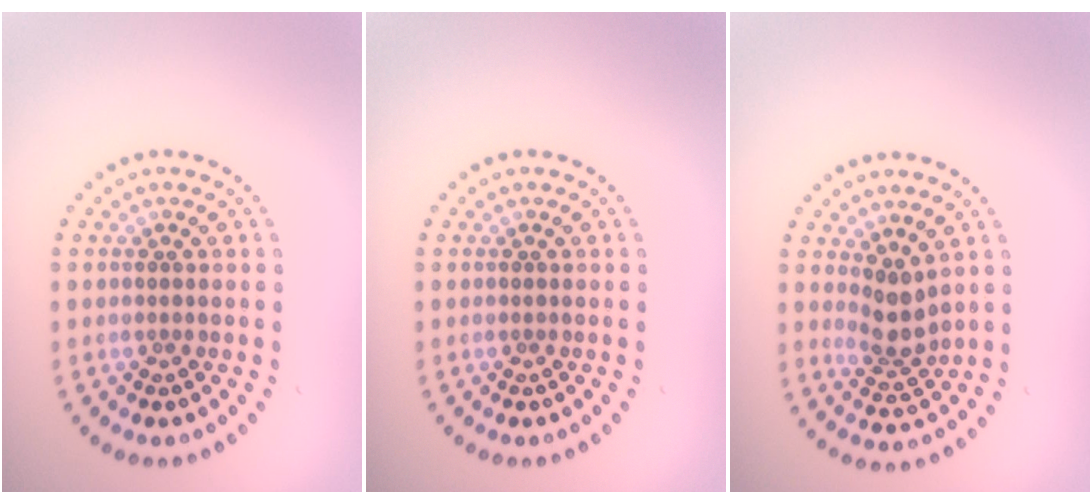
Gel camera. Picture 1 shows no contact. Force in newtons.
{"total": 0.0}
{"total": 2.7, "press": 2.1, "slide": 1.8}